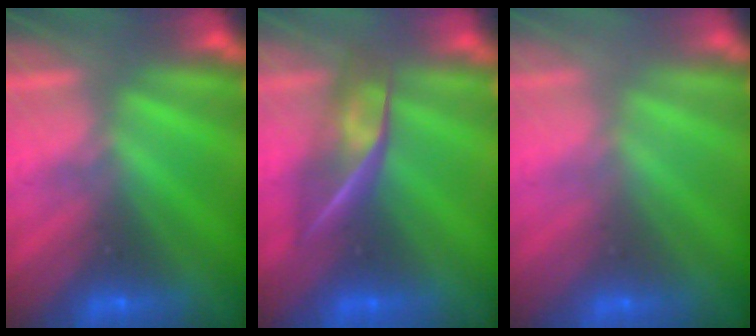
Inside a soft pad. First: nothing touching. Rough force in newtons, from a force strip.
{"total": 2.4}
{"total": 2.8}